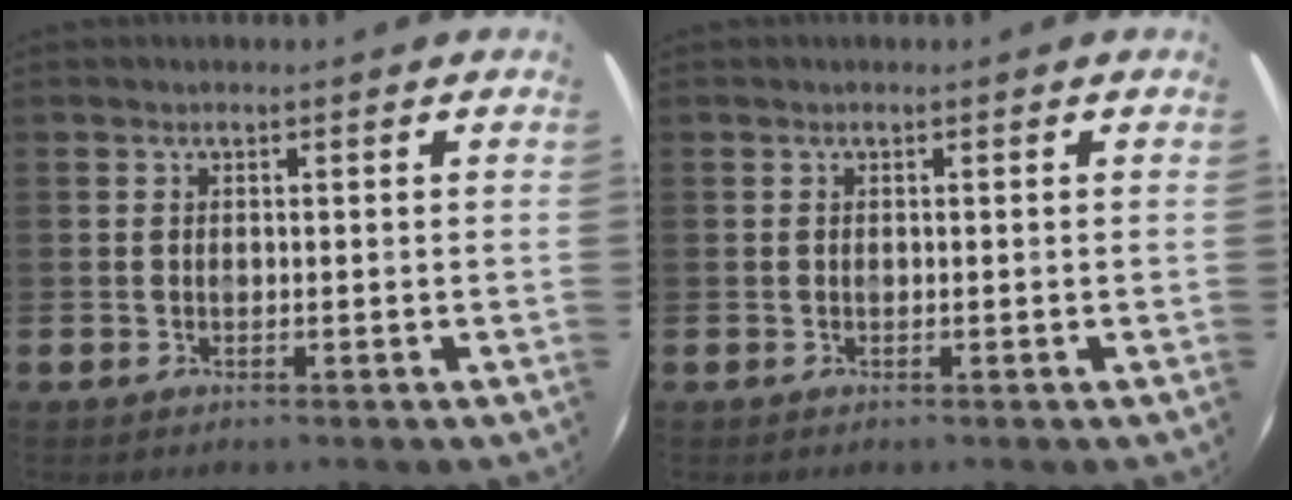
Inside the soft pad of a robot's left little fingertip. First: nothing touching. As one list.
[{"total": 0.0}]